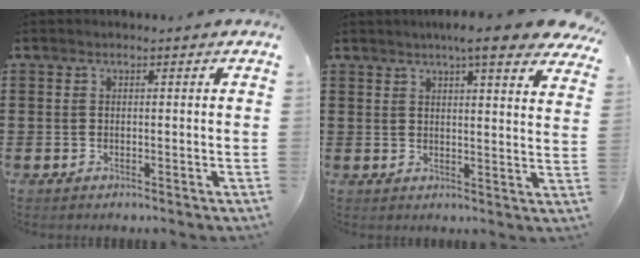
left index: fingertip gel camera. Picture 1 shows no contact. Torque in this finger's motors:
{"motor_torque": [1.08, -1.06, 0.65, 0.13]}